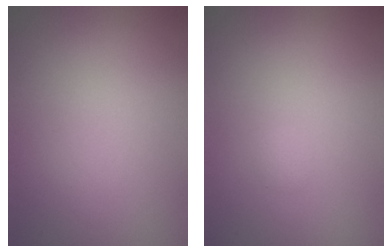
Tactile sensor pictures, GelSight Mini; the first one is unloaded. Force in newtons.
{"total": 0.6, "press": 0.6, "slide": 0.1}